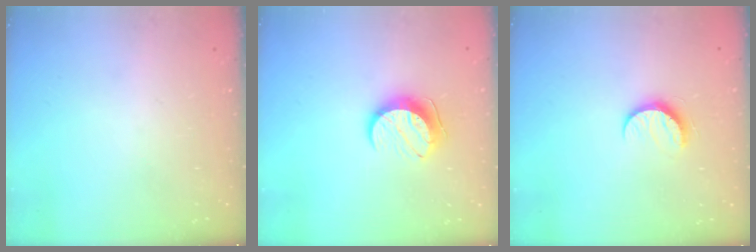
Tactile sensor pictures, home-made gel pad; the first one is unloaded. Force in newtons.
{"total": 9.5, "press": 9.5, "slide": 0.1}
{"total": 6.8, "press": 6.8, "slide": 0.5}